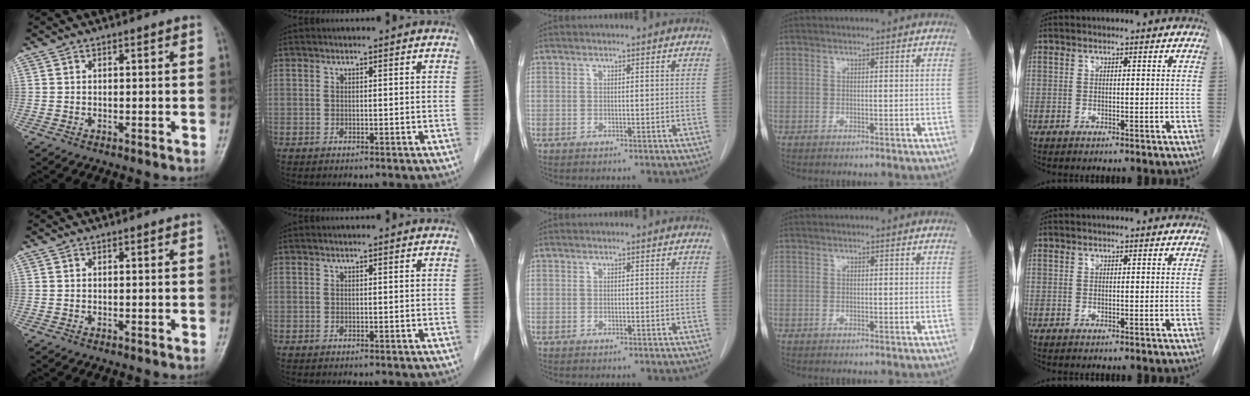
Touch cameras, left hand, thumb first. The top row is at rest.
{}